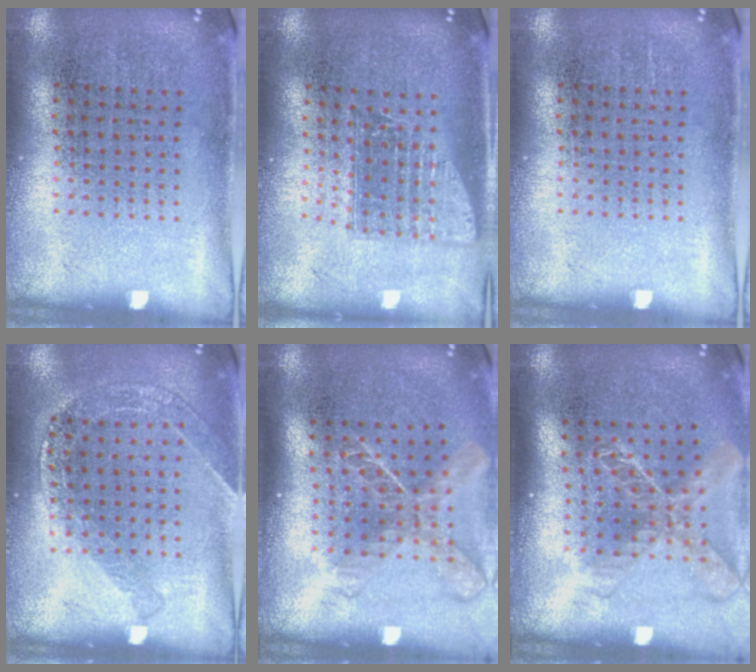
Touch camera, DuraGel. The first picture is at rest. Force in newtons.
{"total": 1.6, "press": 1.2, "slide": 1.0}
{"total": 0.0}
{"total": 1.4, "press": 1.3, "slide": 0.3}
{"total": 1.8, "press": 1.4, "slide": 1.2}
{"total": 2.0, "press": 1.5, "slide": 1.3}